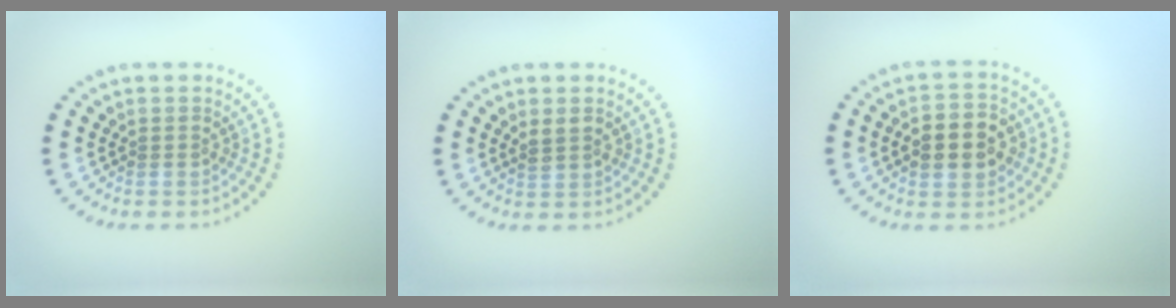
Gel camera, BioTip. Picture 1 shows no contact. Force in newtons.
{"total": 1.4, "press": 1.2, "slide": 0.6}
{"total": 5.1, "press": 5.0, "slide": 0.2}